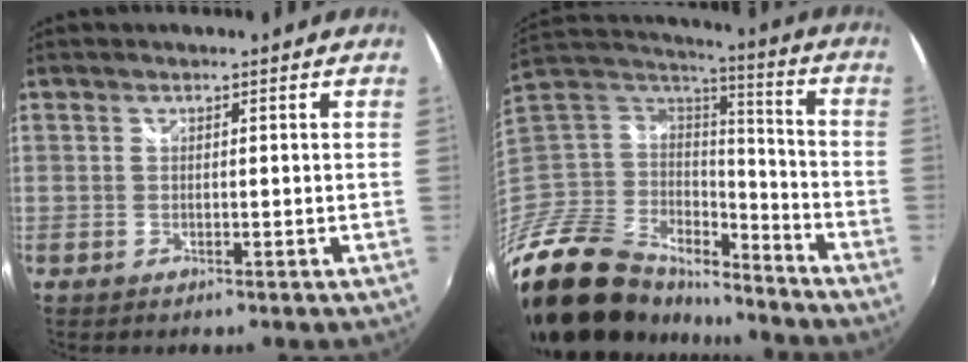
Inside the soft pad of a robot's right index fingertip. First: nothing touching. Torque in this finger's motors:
{"motor_torque": [-0.13, -0.10, -1.05, -0.21]}